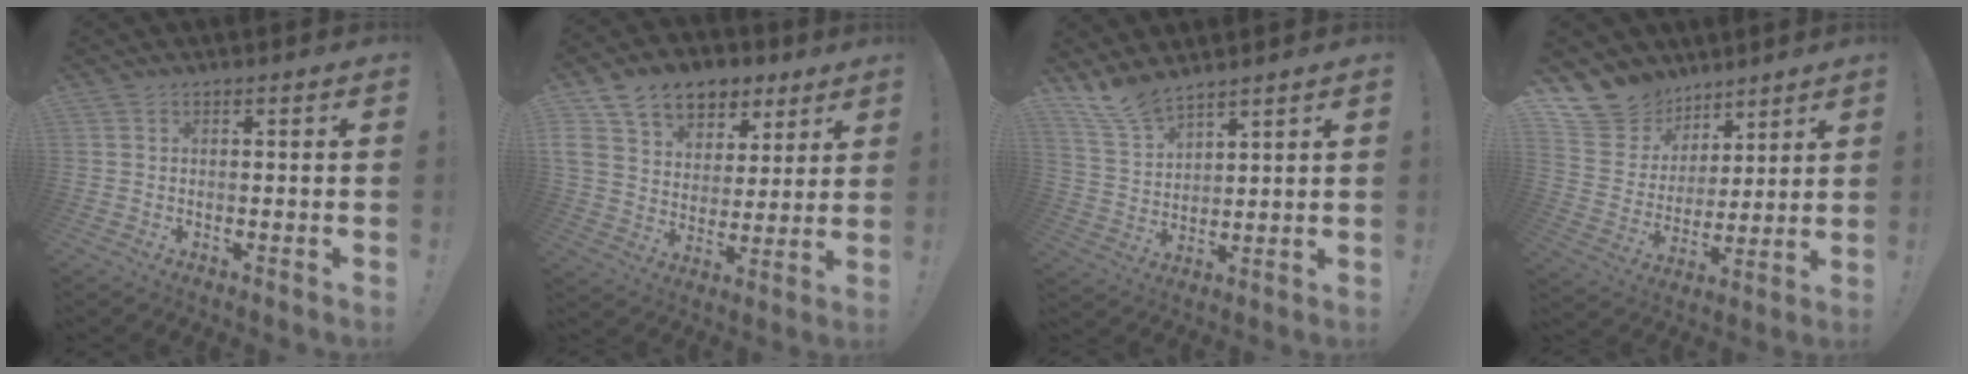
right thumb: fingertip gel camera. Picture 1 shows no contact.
{"total": 14.1, "force": [7.9, 9.9, 6.3], "torque": [-0.097, -0.045, 0.151]}
{"total": 8.9, "force": [8.0, 2.7, 2.8], "torque": [-0.069, -0.052, 0.158]}
{"total": 12.3, "force": [8.6, 8.6, 1.7], "torque": [-0.045, -0.066, 0.178]}